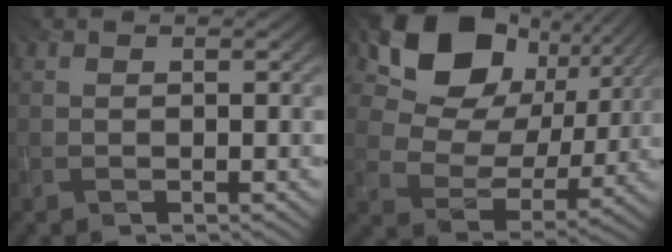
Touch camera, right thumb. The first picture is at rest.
{"total": 18.1, "force": [9.0, 12.0, 10.0], "torque": [-0.208, 0.038, 0.148]}